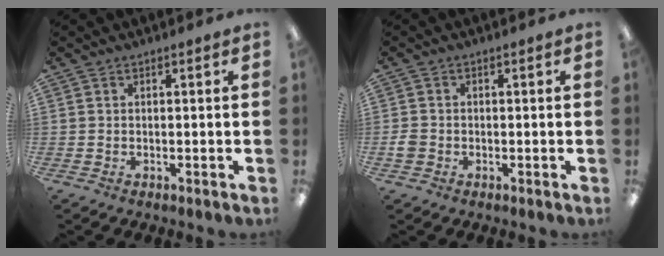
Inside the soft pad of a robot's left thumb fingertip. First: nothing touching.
{"total": 2.3, "force": [-0.6, 2.0, 1.0], "torque": [-0.016, 0.005, -0.010]}